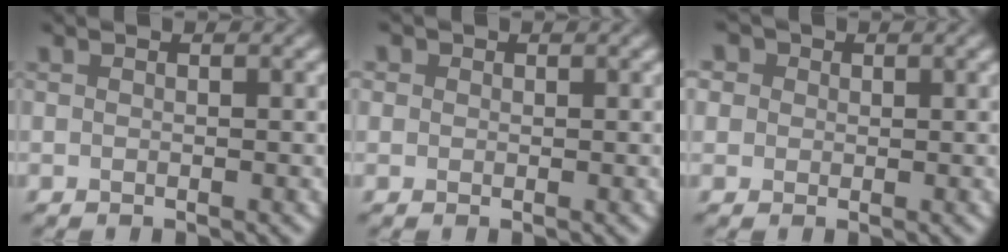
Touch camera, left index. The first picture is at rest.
{"total": 1.0, "force": [0.4, 0.9, 0.2], "torque": [0.001, 0.001, -0.001]}
{"total": 5.0, "force": [2.4, 3.7, 2.2], "torque": [-0.050, 0.020, 0.017]}